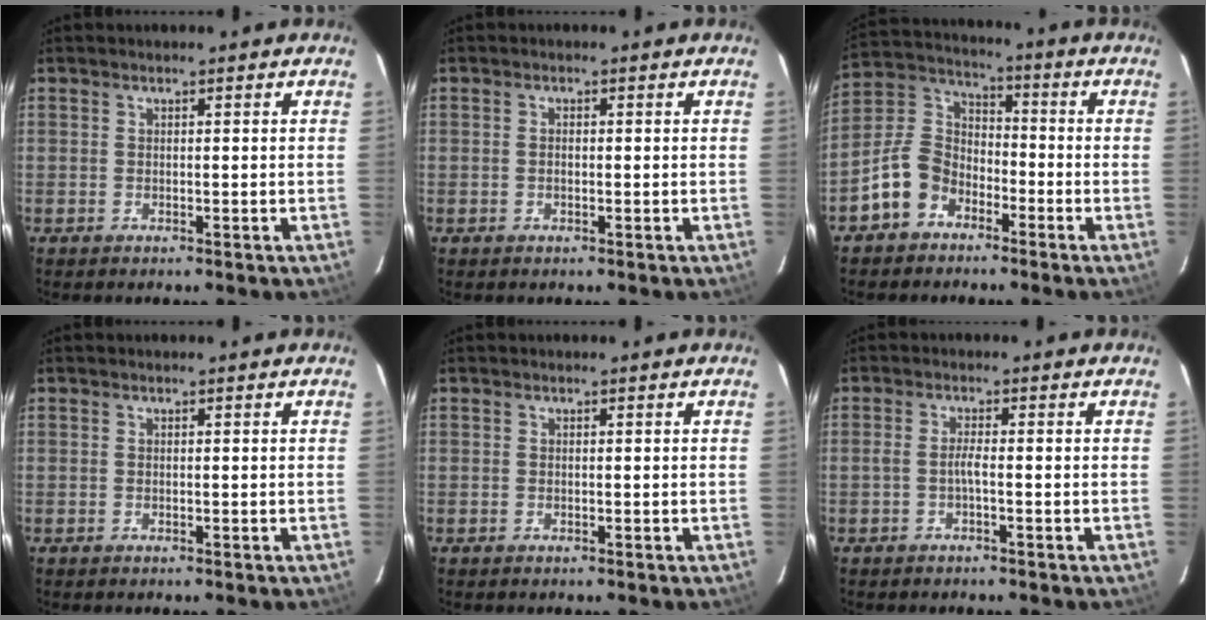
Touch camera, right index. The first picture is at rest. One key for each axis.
{"total": 1.2, "fx": -0.1, "fy": 0.7, "fz": 1.1, "tx": -0.020, "ty": 0.003, "tz": -0.003}
{"total": 9.7, "fx": -5.6, "fy": 6.9, "fz": 3.8, "tx": -0.087, "ty": 0.035, "tz": -0.107}
{"total": 0.0}
{"total": 0.0}
{"total": 1.7, "fx": -0.7, "fy": -0.2, "fz": 1.5, "tx": -0.032, "ty": 0.002, "tz": -0.015}